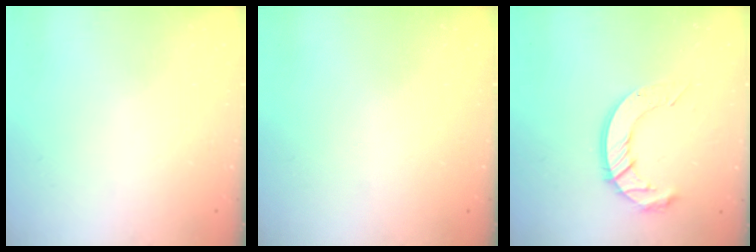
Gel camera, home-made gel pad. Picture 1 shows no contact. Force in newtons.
{"total": 0.0}
{"total": 11.1, "press": 11.1, "slide": 1.0}